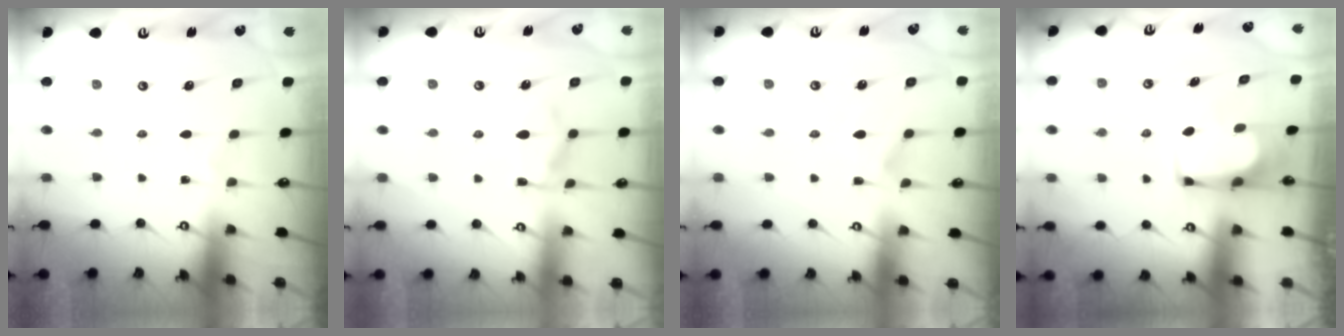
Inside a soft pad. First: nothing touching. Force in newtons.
{"total": 9.5, "press": 9.4, "slide": 1.2}
{"total": 2.4, "press": 2.1, "slide": 1.2}
{"total": 1.6, "press": 1.5, "slide": 0.3}